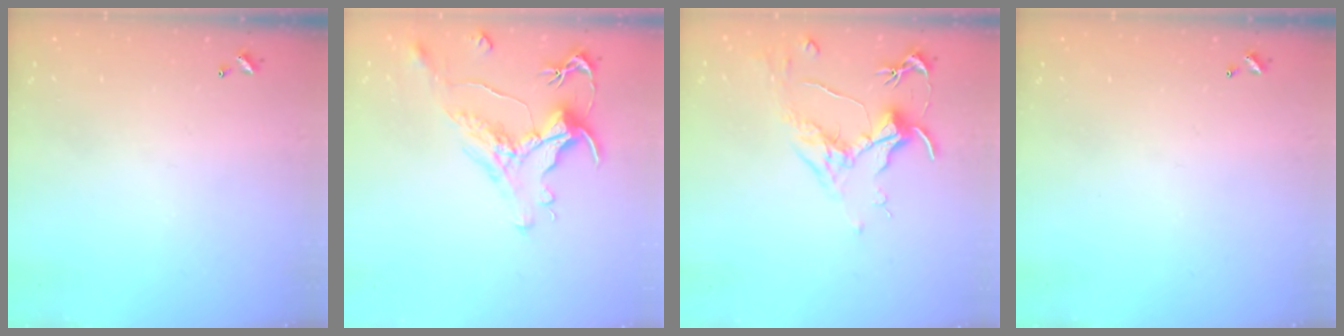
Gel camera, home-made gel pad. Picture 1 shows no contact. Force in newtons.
{"total": 1.5, "press": 0.7, "slide": 1.3}
{"total": 1.6, "press": 1.4, "slide": 0.9}
{"total": 0.0}